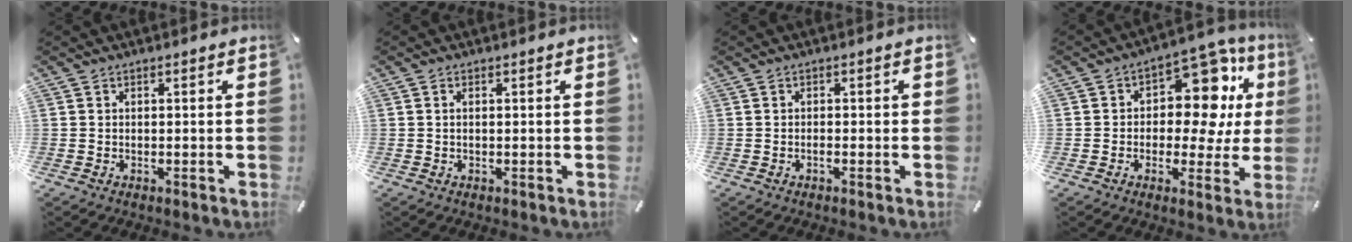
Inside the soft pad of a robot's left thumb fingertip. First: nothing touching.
{"total": 1.0, "force": [0.2, 0.2, 0.9], "torque": [-0.019, -0.001, 0.003]}
{"total": 1.2, "force": [-0.4, 0.4, 1.1], "torque": [-0.021, 0.003, -0.009]}
{"total": 15.0, "force": [4.8, 9.3, 10.7], "torque": [-0.135, -0.037, 0.080]}